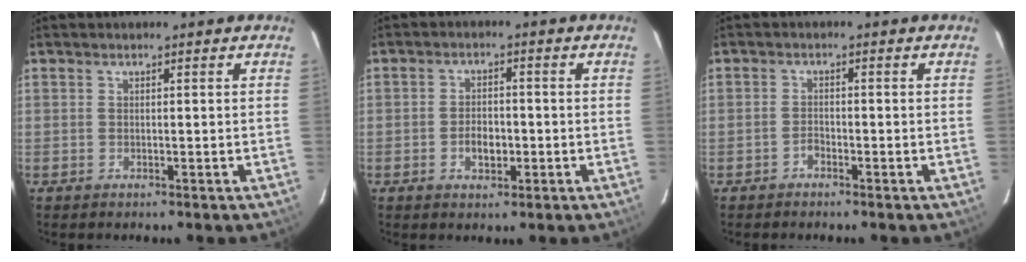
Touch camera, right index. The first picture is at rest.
{"total": 4.2, "force": [-1.4, 2.5, 3.1], "torque": [-0.060, 0.002, -0.019]}
{"total": 1.5, "force": [-1.2, 0.6, 0.5], "torque": [-0.009, 0.003, -0.023]}